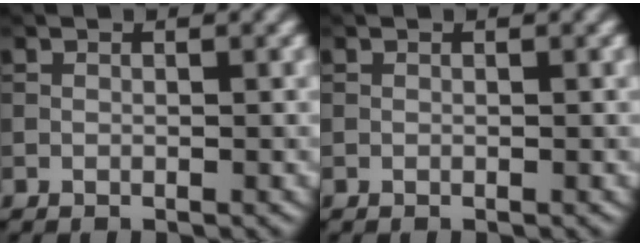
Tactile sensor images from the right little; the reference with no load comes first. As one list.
[{"total": 0.0}]